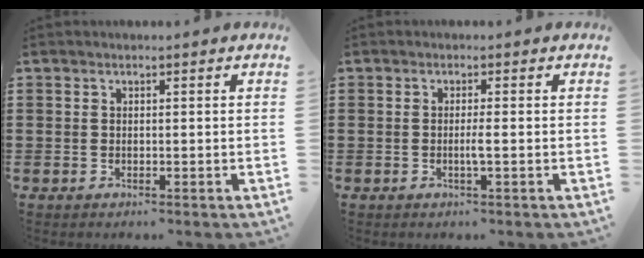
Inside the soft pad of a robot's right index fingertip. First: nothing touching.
{"total": 1.8, "force": [-0.4, -0.2, 1.7], "torque": [-0.031, -0.004, -0.010]}